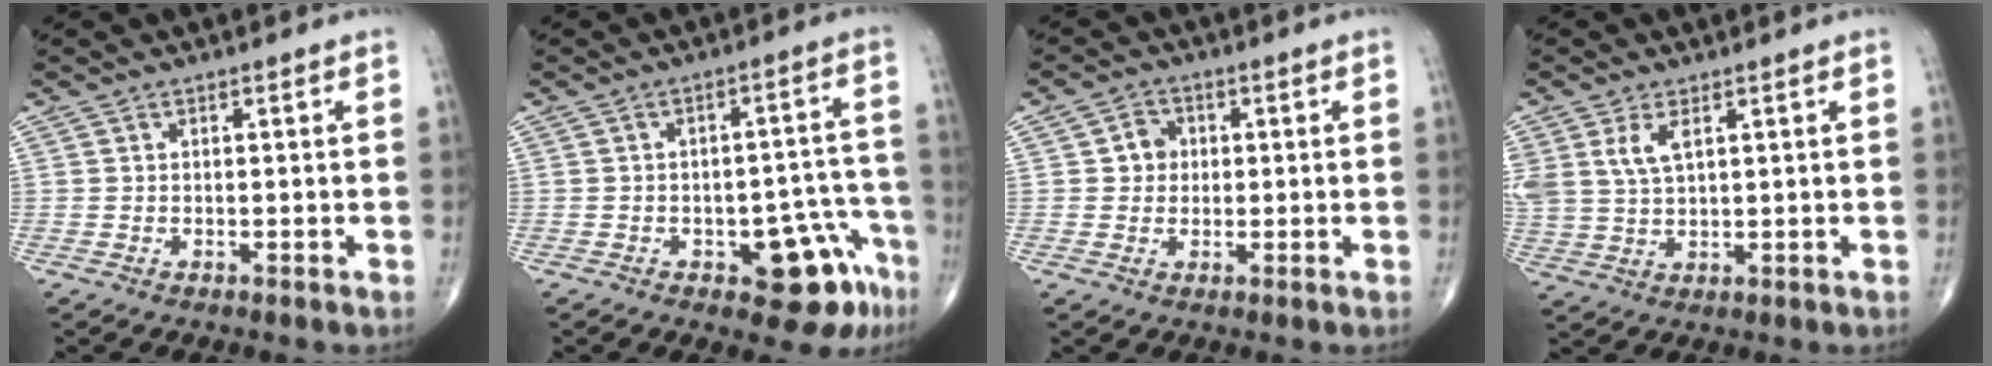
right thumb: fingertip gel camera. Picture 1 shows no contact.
{"total": 10.6, "force": [-5.5, 4.8, 7.7], "torque": [-0.053, 0.045, -0.060]}
{"total": 3.7, "force": [0.5, 3.4, 1.5], "torque": [-0.003, 0.005, 0.001]}
{"total": 6.3, "force": [2.6, 3.1, 4.8], "torque": [-0.106, -0.003, 0.061]}